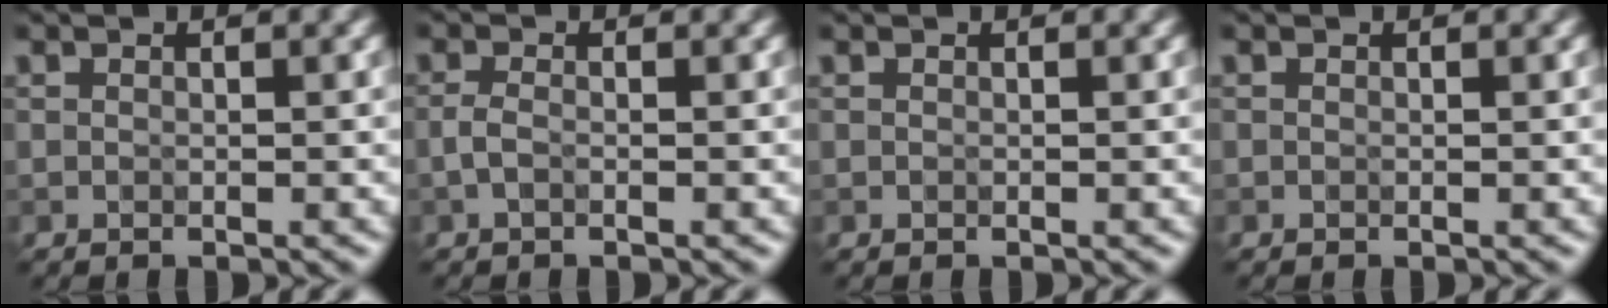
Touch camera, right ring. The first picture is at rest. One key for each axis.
{"total": 1.2, "fx": -0.5, "fy": 0.5, "fz": 1.0, "tx": -0.024, "ty": -0.001, "tz": -0.013}
{"total": 0.0}
{"total": 0.0}